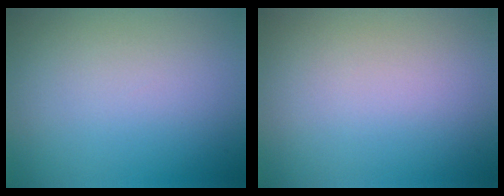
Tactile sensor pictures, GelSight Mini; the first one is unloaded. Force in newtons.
{"total": 0.0}